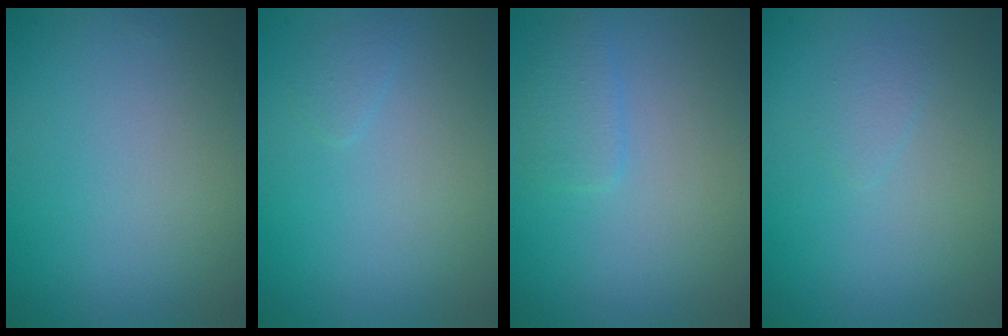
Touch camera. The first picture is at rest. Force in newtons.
{"total": 0.7, "press": 0.7, "slide": 0.1}
{"total": 1.4, "press": 1.4, "slide": 0.1}
{"total": 0.8, "press": 0.8, "slide": 0.0}